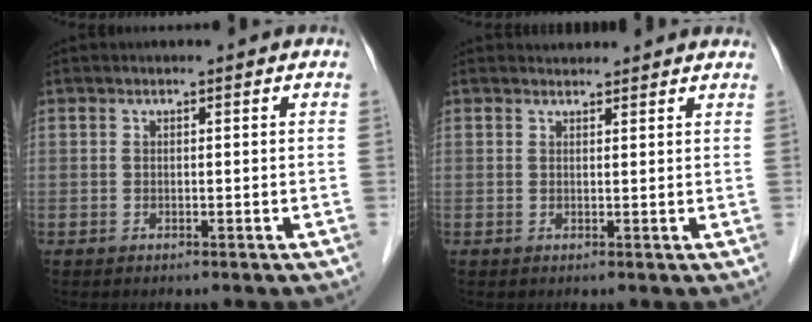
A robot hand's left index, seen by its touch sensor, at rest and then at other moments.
{"total": 2.4, "force": [2.4, 0.4, -0.1], "torque": [-0.010, 0.012, 0.029]}